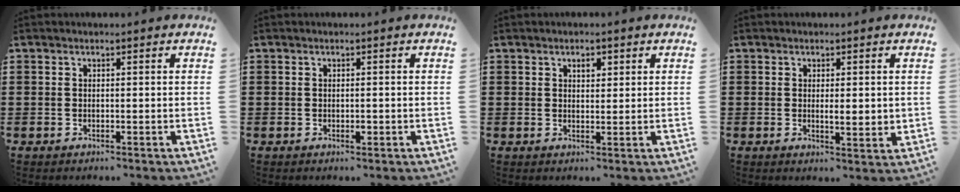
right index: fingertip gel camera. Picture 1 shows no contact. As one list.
[{"total": 1.0, "force": [-0.2, 0.4, 0.9], "torque": [-0.017, -0.003, -0.004]}, {"total": 1.6, "force": [0.8, 1.0, 1.0], "torque": [-0.014, 0.002, 0.011]}, {"total": 2.3, "force": [0.3, 0.7, 2.2], "torque": [-0.043, 0.003, 0.004]}]